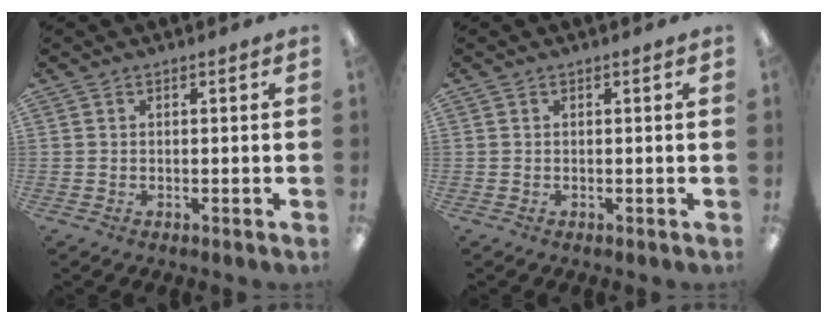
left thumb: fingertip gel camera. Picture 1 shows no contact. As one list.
[{"total": 0.0}]